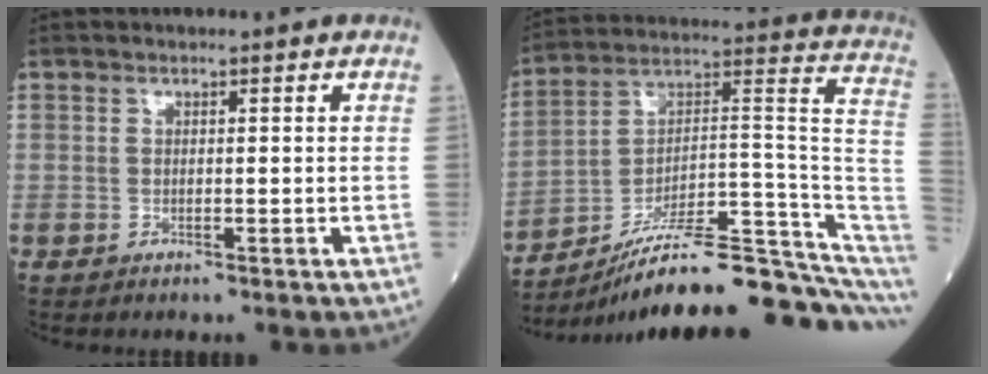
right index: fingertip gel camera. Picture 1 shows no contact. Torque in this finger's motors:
{"motor_torque": [0.96, -1.18, 0.69, 0.15]}